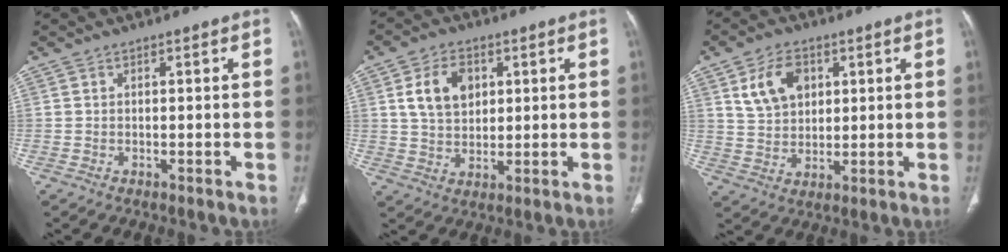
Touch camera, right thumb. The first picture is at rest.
{"total": 8.8, "force": [2.8, 6.1, 5.7], "torque": [-0.084, -0.007, 0.052]}
{"total": 8.9, "force": [3.5, 6.2, 5.3], "torque": [-0.075, -0.010, 0.070]}